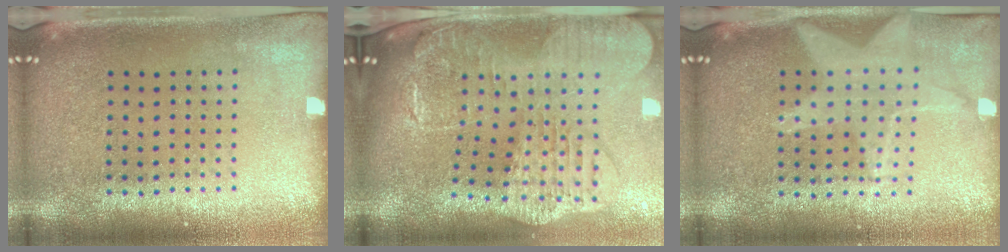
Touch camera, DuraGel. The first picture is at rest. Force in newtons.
{"total": 3.2, "press": 2.6, "slide": 1.9}
{"total": 1.2, "press": 1.2, "slide": 0.2}